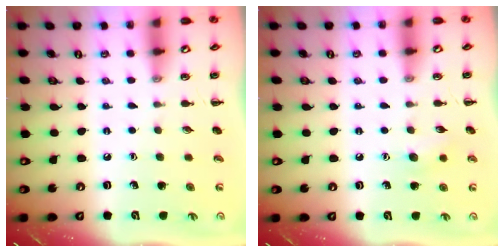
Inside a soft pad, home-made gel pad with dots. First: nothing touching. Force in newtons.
{"total": 6.4, "press": 6.2, "slide": 1.6}